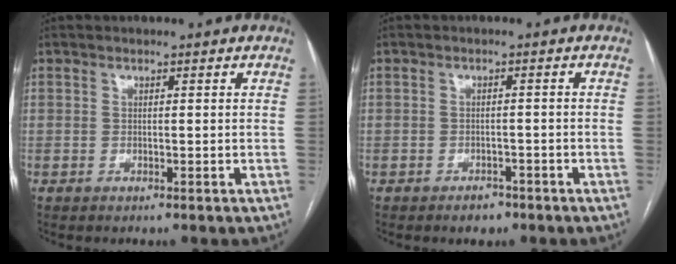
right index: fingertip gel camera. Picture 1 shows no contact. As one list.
[{"total": 2.4, "force": [-1.7, 1.3, 0.9], "torque": [-0.013, 0.003, -0.019]}]